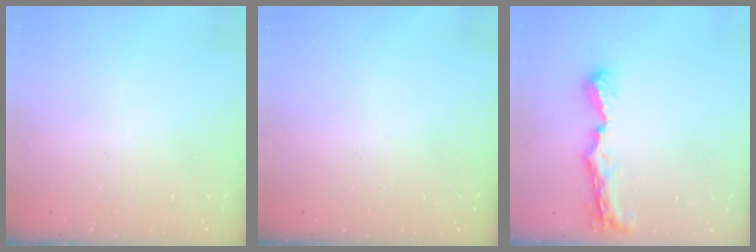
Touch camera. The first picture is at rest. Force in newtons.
{"total": 0.0}
{"total": 8.7, "press": 8.7, "slide": 0.7}